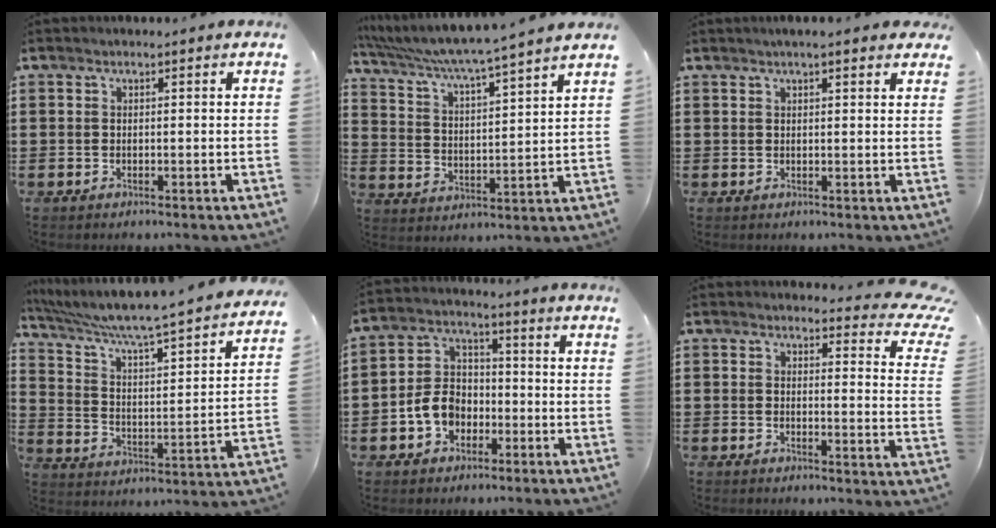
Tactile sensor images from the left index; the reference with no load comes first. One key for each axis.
{"total": 4.9, "fx": 4.4, "fy": -1.3, "fz": 1.8, "tx": -0.058, "ty": -0.043, "tz": 0.065}
{"total": 2.2, "fx": 1.8, "fy": 0.1, "fz": 1.3, "tx": -0.029, "ty": 0.005, "tz": 0.033}
{"total": 6.0, "fx": 5.2, "fy": 0.1, "fz": 3.0, "tx": -0.084, "ty": -0.049, "tz": 0.080}
{"total": 6.9, "fx": -2.7, "fy": 5.4, "fz": 3.4, "tx": -0.093, "ty": 0.013, "tz": -0.056}
{"total": 4.1, "fx": 3.6, "fy": 0.9, "fz": 1.7, "tx": -0.025, "ty": -0.021, "tz": 0.061}